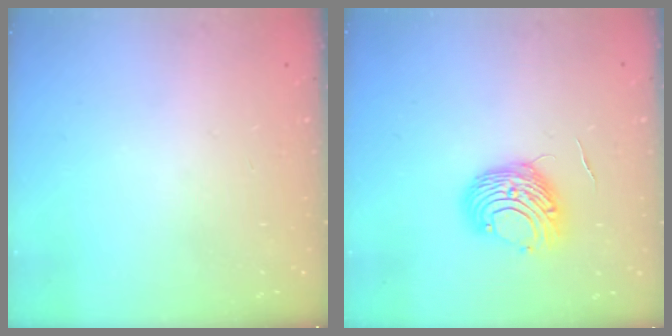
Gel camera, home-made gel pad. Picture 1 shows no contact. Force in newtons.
{"total": 10.2, "press": 10.2, "slide": 0.8}